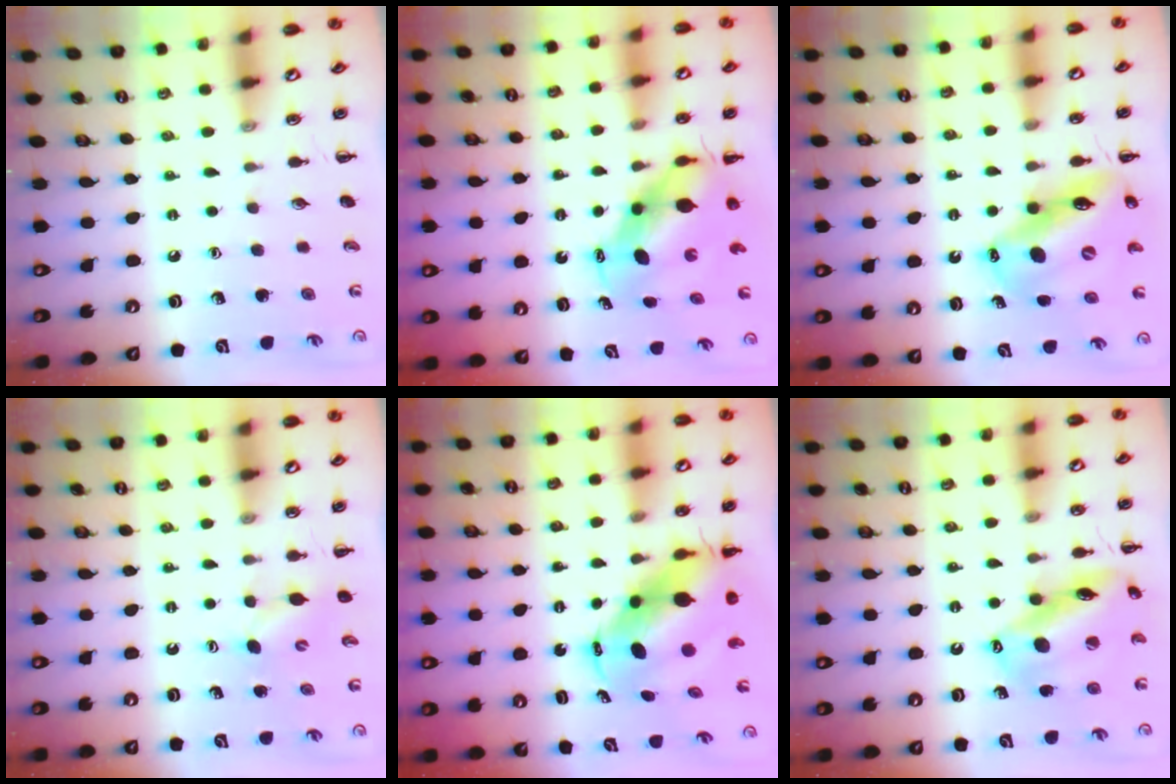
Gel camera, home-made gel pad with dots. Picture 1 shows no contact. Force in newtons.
{"total": 7.6, "press": 7.5, "slide": 1.4}
{"total": 15.2, "press": 14.7, "slide": 3.8}
{"total": 3.1, "press": 3.0, "slide": 0.7}
{"total": 9.3, "press": 9.0, "slide": 2.4}
{"total": 16.1, "press": 15.7, "slide": 3.7}